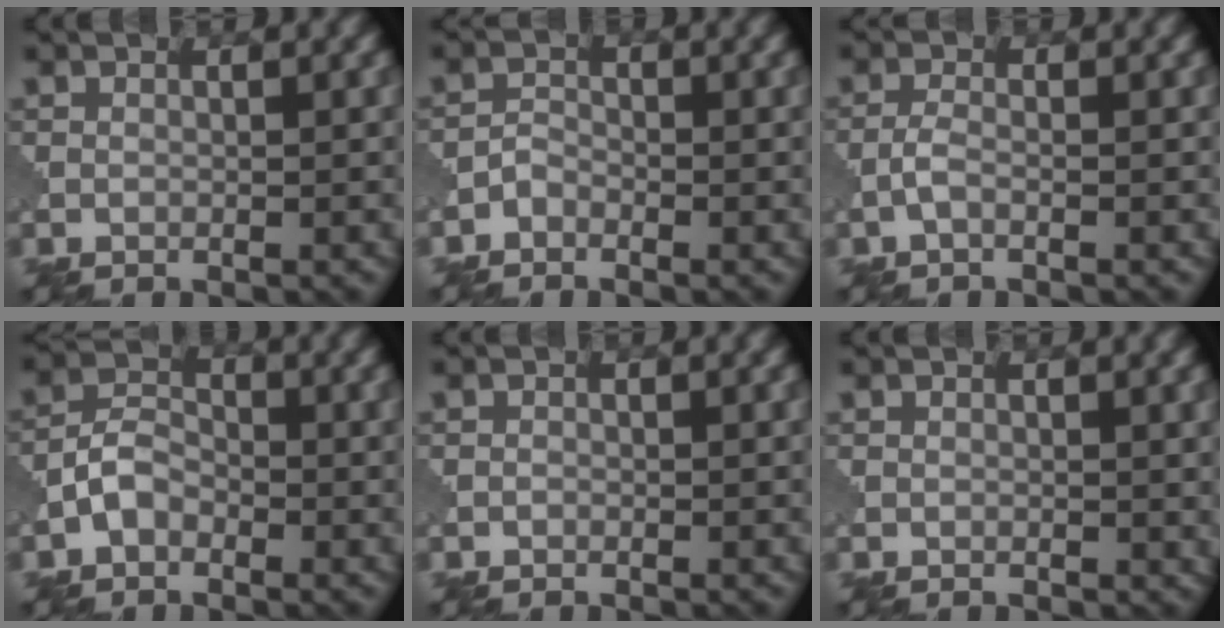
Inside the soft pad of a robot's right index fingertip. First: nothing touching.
{"total": 1.2, "force": [-1.0, 0.6, 0.4], "torque": [-0.005, 0.007, -0.023]}
{"total": 1.3, "force": [-0.7, 0.4, 1.0], "torque": [-0.026, 0.003, -0.019]}
{"total": 2.7, "force": [-1.3, 1.8, 1.6], "torque": [-0.029, 0.012, -0.032]}
{"total": 0.0}
{"total": 0.7, "force": [0.3, 0.4, 0.4], "torque": [-0.005, 0.002, 0.004]}